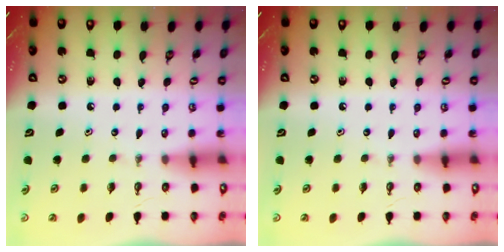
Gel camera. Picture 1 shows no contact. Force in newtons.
{"total": 0.0}